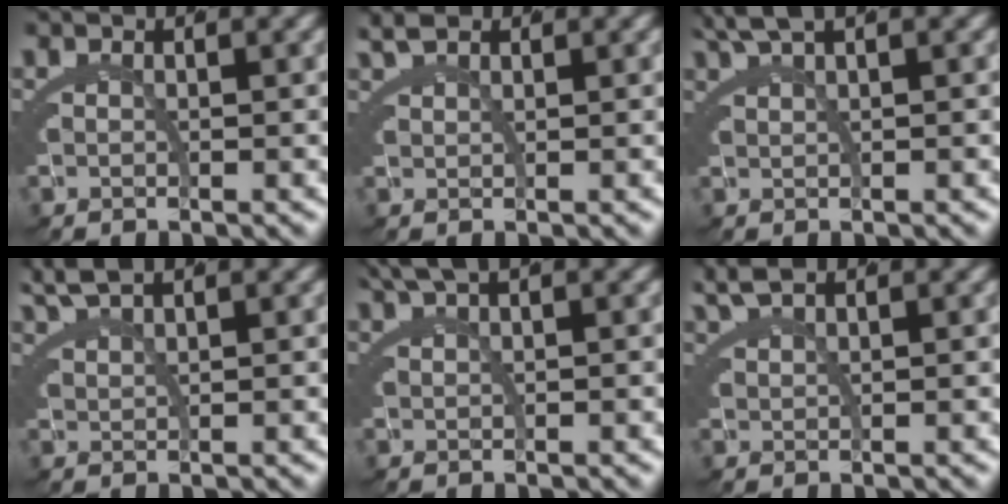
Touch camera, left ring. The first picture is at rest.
{"total": 2.7, "force": [2.4, 0.7, 1.1], "torque": [-0.015, 0.013, 0.037]}
{"total": 2.6, "force": [2.4, -0.4, 1.0], "torque": [-0.017, 0.016, 0.043]}
{"total": 2.6, "force": [2.5, -0.9, 0.5], "torque": [-0.007, 0.010, 0.048]}
{"total": 2.6, "force": [2.3, 0.1, 1.2], "torque": [-0.026, 0.018, 0.039]}
{"total": 2.3, "force": [2.2, -0.2, 0.6], "torque": [-0.011, 0.012, 0.040]}